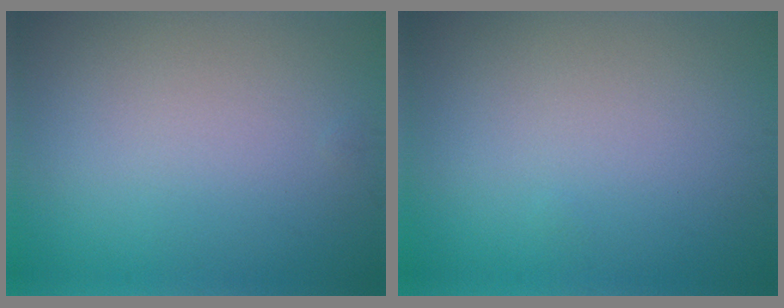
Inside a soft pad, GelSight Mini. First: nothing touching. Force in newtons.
{"total": 0.0}